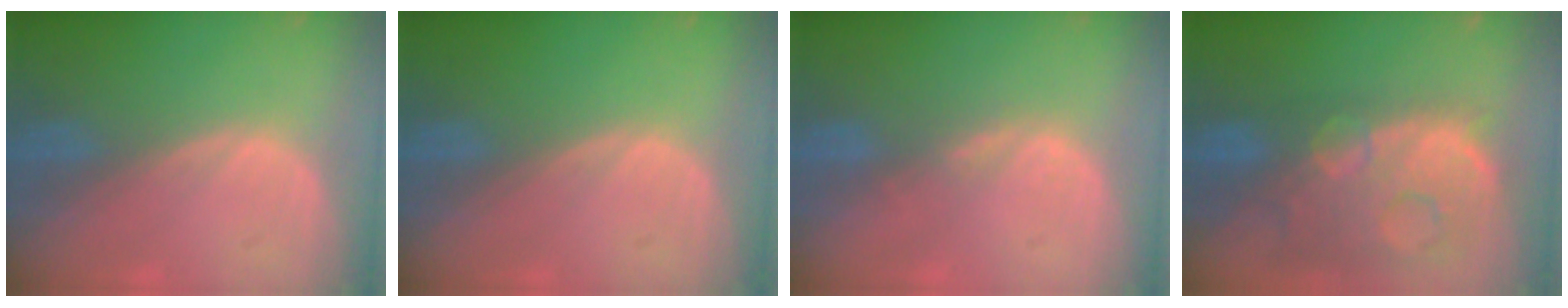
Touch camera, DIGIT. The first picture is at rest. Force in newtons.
{"total": 0.0}
{"total": 1.9, "press": 1.5, "slide": 1.1}
{"total": 14.1, "press": 11.5, "slide": 8.2}